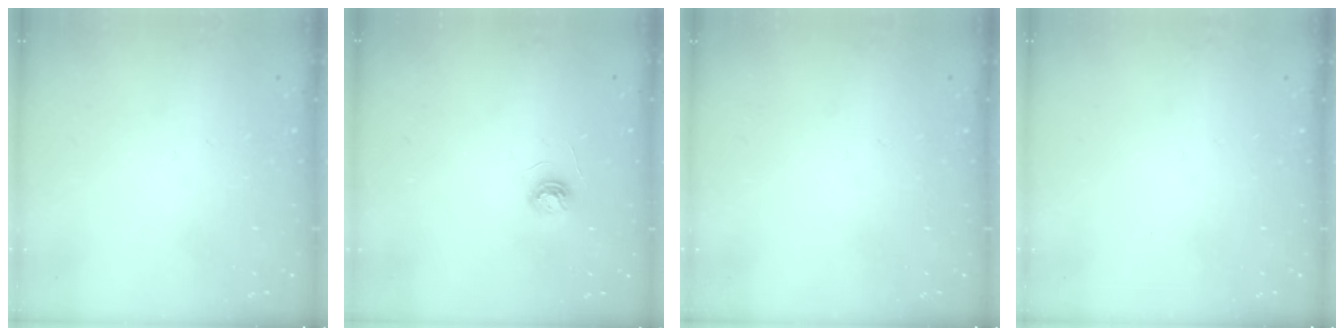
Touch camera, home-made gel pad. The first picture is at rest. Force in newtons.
{"total": 4.4, "press": 4.4, "slide": 0.5}
{"total": 0.0}
{"total": 0.0}